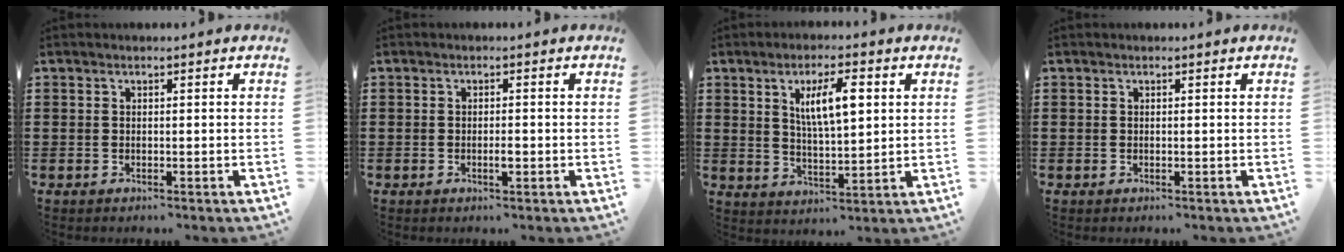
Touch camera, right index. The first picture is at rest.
{"total": 1.6, "force": [-0.5, 0.4, 1.4], "torque": [-0.027, -0.002, -0.009]}
{"total": 7.3, "force": [2.3, 2.2, 6.6], "torque": [-0.125, 0.006, 0.034]}
{"total": 0.0}